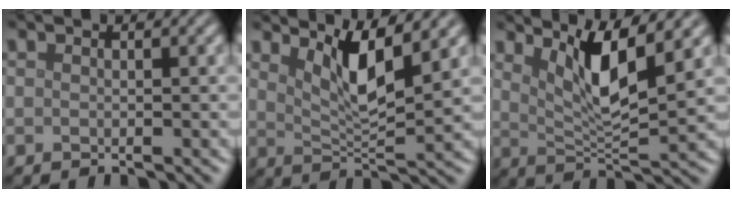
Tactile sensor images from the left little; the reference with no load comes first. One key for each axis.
{"total": 5.0, "fx": 2.8, "fy": 1.1, "fz": 4.0, "tx": -0.073, "ty": -0.009, "tz": 0.052}
{"total": 5.8, "fx": 3.1, "fy": 1.2, "fz": 4.8, "tx": -0.085, "ty": -0.009, "tz": 0.057}